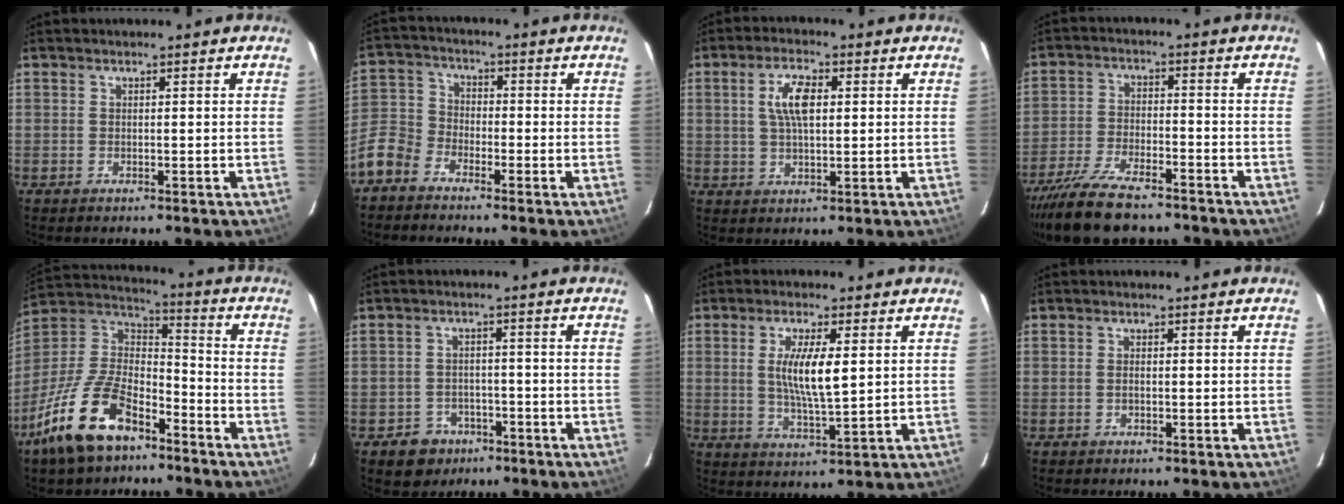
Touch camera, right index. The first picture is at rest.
{"total": 8.1, "force": [-5.5, 5.3, 2.8], "torque": [-0.069, 0.018, -0.127]}
{"total": 6.5, "force": [1.5, 2.8, 5.7], "torque": [-0.109, 0.010, 0.028]}
{"total": 14.1, "force": [-11.6, 4.2, 6.8], "torque": [-0.157, -0.023, -0.205]}
{"total": 19.5, "force": [-12.1, 9.0, 12.4], "torque": [-0.269, -0.008, -0.223]}
{"total": 6.5, "force": [-3.7, 5.2, 1.2], "torque": [-0.041, 0.020, -0.044]}
{"total": 8.4, "force": [1.4, 1.9, 8.0], "torque": [-0.149, -0.005, 0.029]}
{"total": 1.1, "force": [-0.2, 0.6, 1.0], "torque": [-0.019, 0.001, -0.005]}